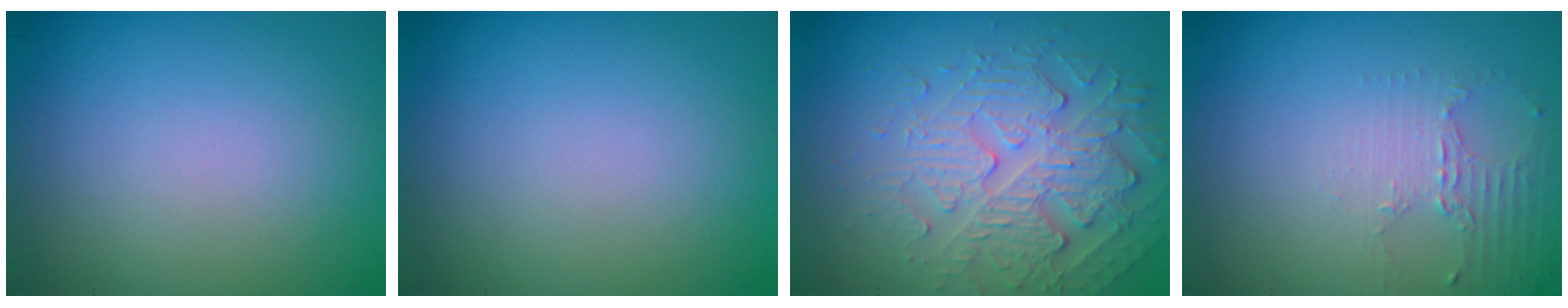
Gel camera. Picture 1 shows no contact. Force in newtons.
{"total": 0.0}
{"total": 4.7, "press": 4.2, "slide": 2.2}
{"total": 2.2, "press": 1.6, "slide": 1.5}